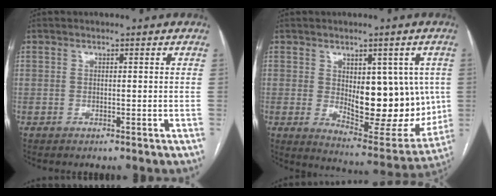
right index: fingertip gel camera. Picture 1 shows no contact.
{"total": 15.4, "force": [0.8, 7.1, 13.6], "torque": [-0.181, -0.009, 0.032]}